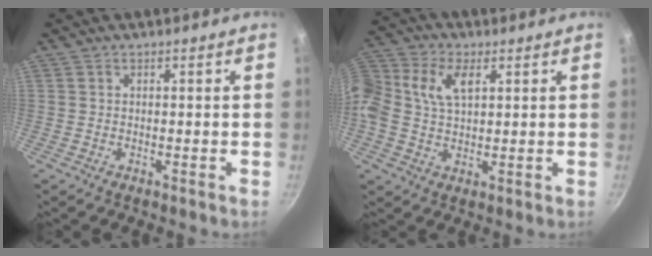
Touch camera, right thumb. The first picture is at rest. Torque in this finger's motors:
{"motor_torque": [0.17, 0.22, 0.03, -0.01, 0.14]}